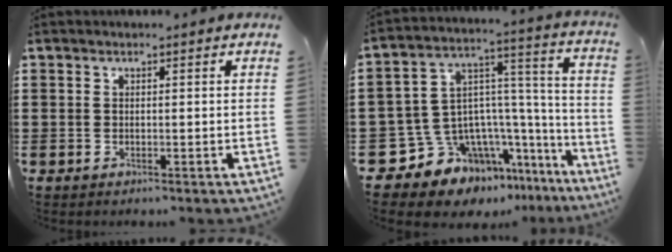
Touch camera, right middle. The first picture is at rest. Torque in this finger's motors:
{"motor_torque": [1.22, -0.92, 0.30, 0.11]}